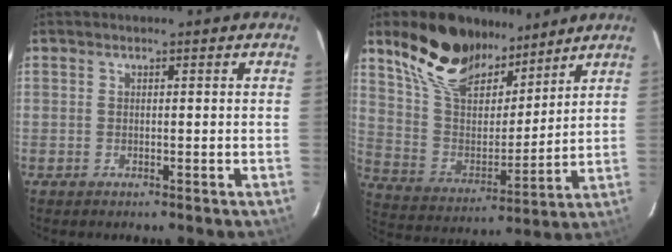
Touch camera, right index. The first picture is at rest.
{"total": 19.2, "force": [13.3, 9.6, 10.0], "torque": [-0.219, 0.036, 0.252]}